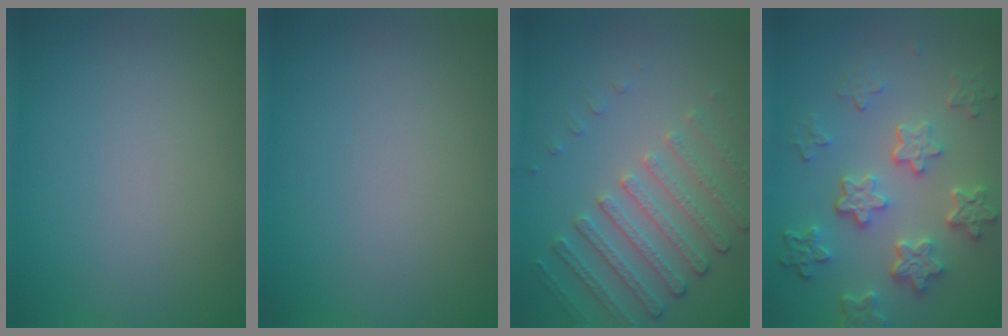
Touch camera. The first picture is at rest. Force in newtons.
{"total": 0.0}
{"total": 4.5, "press": 3.4, "slide": 2.9}
{"total": 5.9, "press": 4.4, "slide": 3.9}